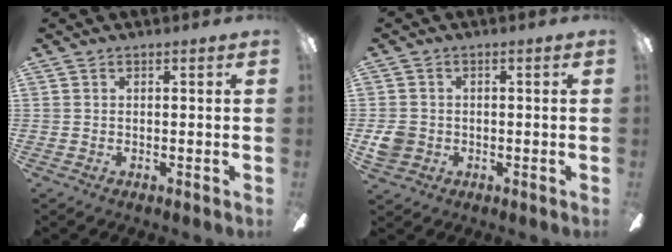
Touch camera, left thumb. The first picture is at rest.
{"total": 4.1, "force": [-0.4, 3.7, 1.6], "torque": [-0.028, 0.004, -0.007]}